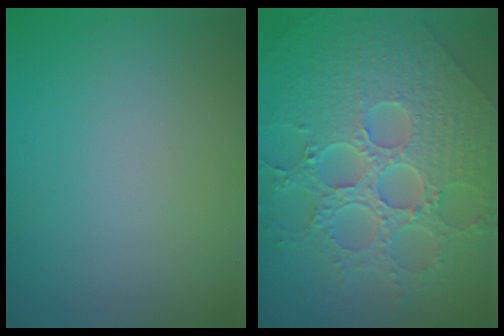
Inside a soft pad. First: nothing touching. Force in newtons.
{"total": 9.4, "press": 7.0, "slide": 6.3}